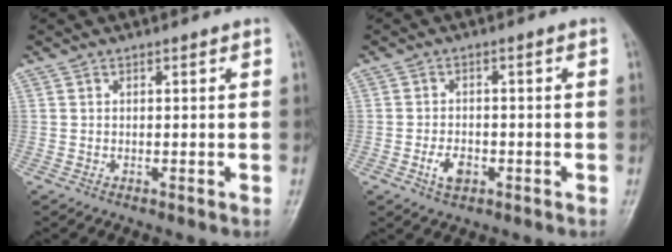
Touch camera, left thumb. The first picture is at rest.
{"total": 3.8, "force": [-1.6, 2.3, 2.6], "torque": [-0.044, 0.009, -0.027]}